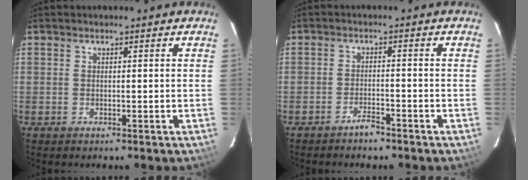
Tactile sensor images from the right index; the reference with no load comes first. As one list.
[{"total": 2.6, "force": [-2.3, 0.5, 1.0], "torque": [-0.027, 0.003, -0.036]}]